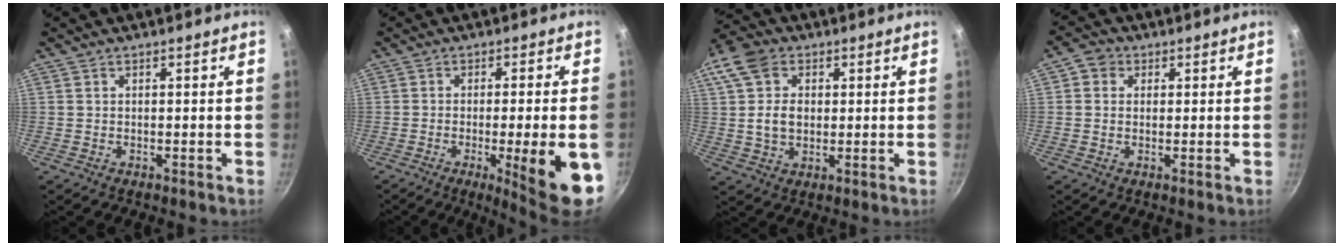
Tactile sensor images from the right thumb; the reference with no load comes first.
{"total": 13.3, "force": [-4.1, 1.9, 12.5], "torque": [-0.163, 0.002, -0.052]}
{"total": 11.9, "force": [2.2, 9.0, 7.4], "torque": [-0.138, 0.013, 0.030]}
{"total": 3.6, "force": [0.8, 3.2, 1.4], "torque": [-0.003, -0.001, 0.002]}